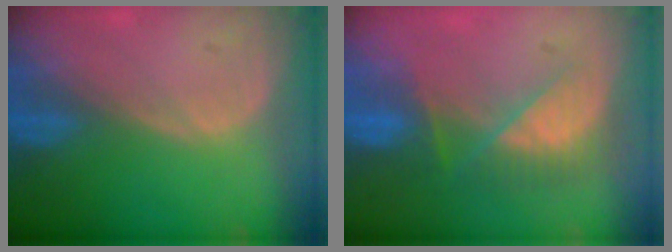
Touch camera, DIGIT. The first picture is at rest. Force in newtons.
{"total": 7.7, "press": 6.9, "slide": 3.5}